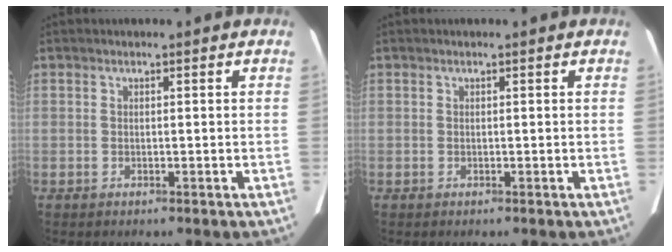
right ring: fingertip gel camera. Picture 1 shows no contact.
{"total": 0.0}